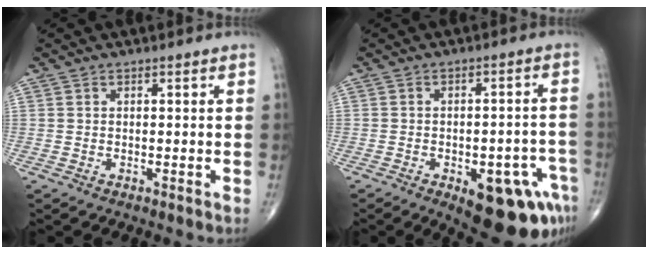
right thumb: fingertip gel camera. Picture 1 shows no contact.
{"total": 15.2, "force": [-7.2, 6.5, 11.6], "torque": [-0.096, 0.037, -0.078]}